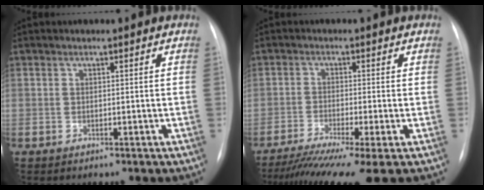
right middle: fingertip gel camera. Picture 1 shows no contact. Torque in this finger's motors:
{"motor_torque": [1.20, -0.94, 0.21, 0.05]}